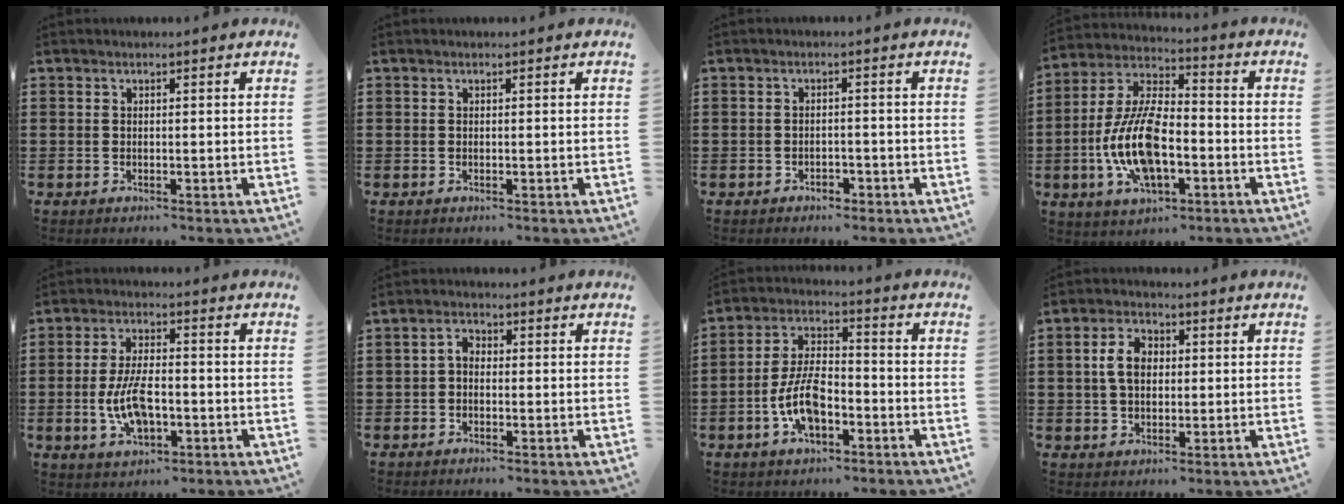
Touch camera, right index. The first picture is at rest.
{"total": 0.0}
{"total": 1.6, "force": [-1.5, 0.5, 0.2], "torque": [-0.011, -0.002, -0.032]}
{"total": 13.0, "force": [-3.7, 5.9, 11.0], "torque": [-0.255, -0.004, -0.074]}
{"total": 8.0, "force": [-2.0, 3.6, 6.9], "torque": [-0.158, -0.004, -0.042]}
{"total": 2.1, "force": [-0.8, 1.4, 1.4], "torque": [-0.030, 0.006, -0.017]}
{"total": 8.3, "force": [-3.1, 4.0, 6.6], "torque": [-0.151, 0.002, -0.064]}
{"total": 5.2, "force": [0.4, 3.4, 3.9], "torque": [-0.091, 0.012, 0.003]}